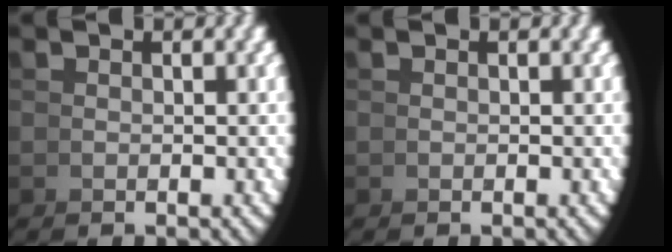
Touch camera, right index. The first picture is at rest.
{"total": 0.0}